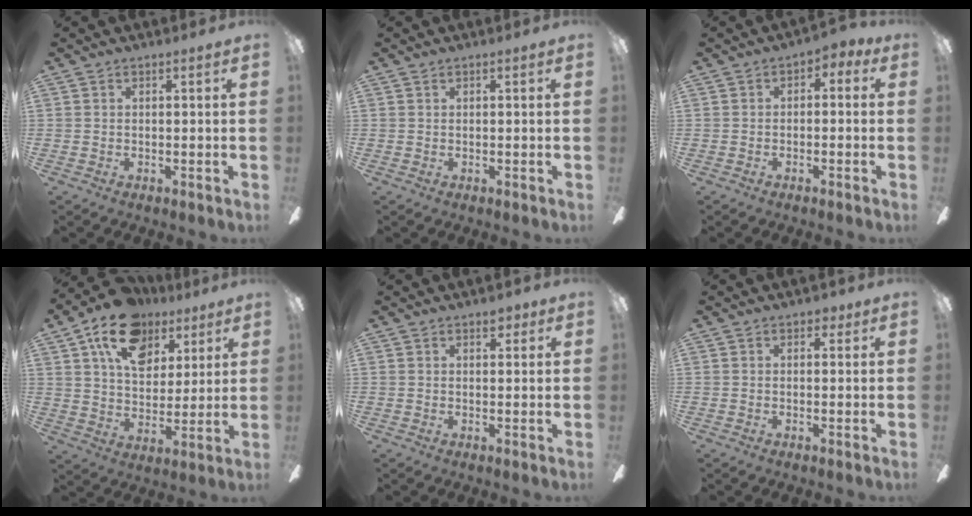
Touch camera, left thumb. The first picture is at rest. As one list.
[{"total": 0.0}, {"total": 2.6, "force": [-1.8, 1.6, 1.0], "torque": [-0.015, 0.016, -0.035]}, {"total": 17.4, "force": [10.2, 10.7, 9.2], "torque": [-0.154, -0.039, 0.185]}, {"total": 2.6, "force": [1.7, 1.5, 1.3], "torque": [0.005, -0.009, 0.022]}, {"total": 1.7, "force": [0.8, 1.3, 0.7], "torque": [0.002, -0.002, 0.010]}]